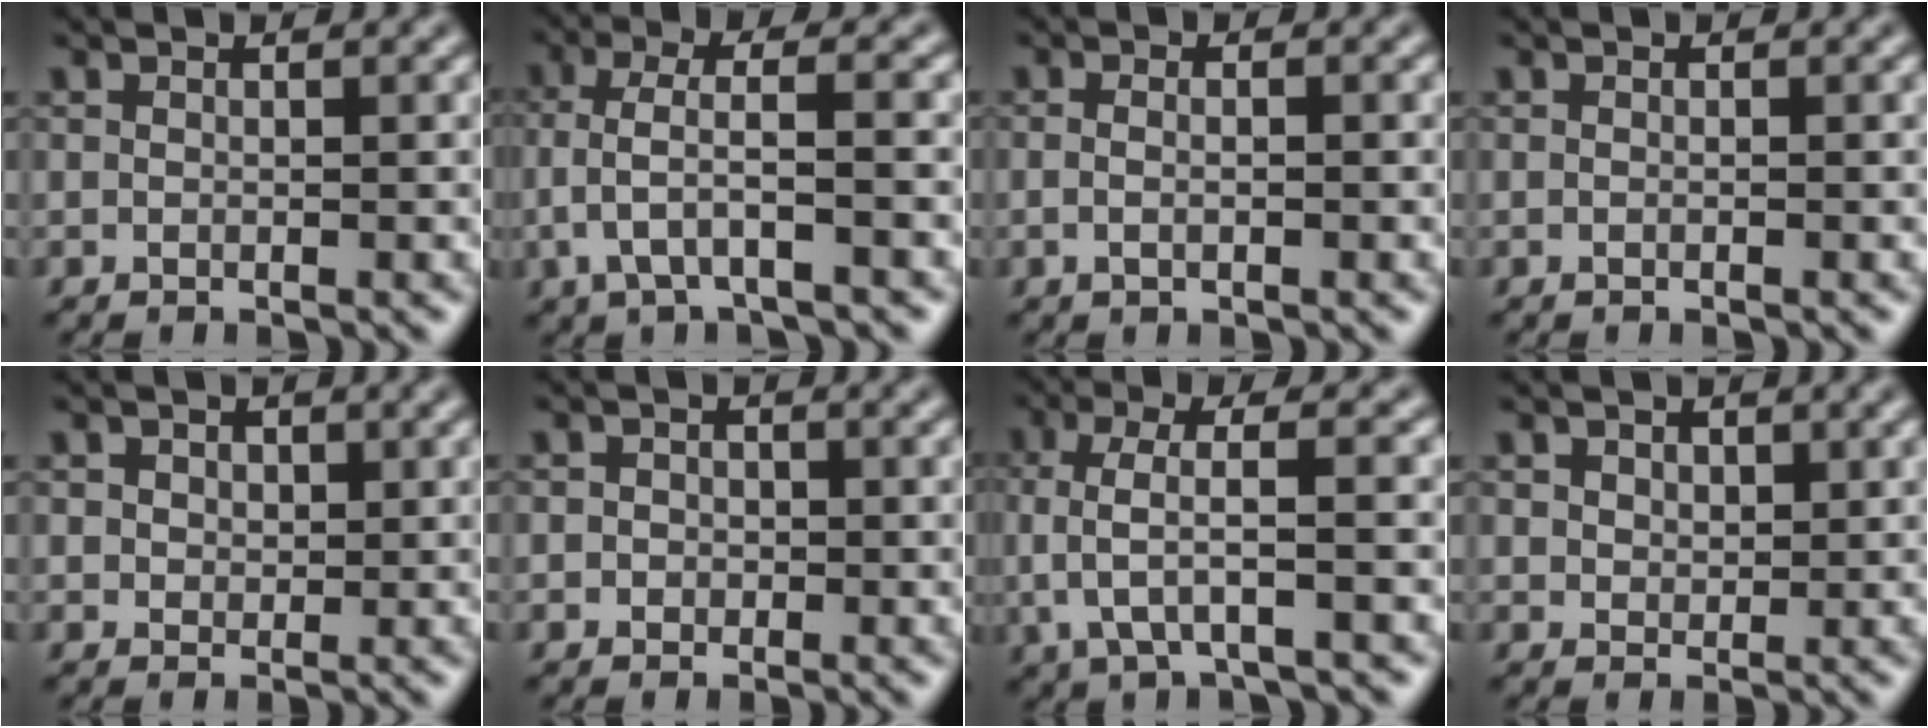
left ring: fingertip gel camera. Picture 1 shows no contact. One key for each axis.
{"total": 3.8, "fx": -0.7, "fy": 1.0, "fz": 3.6, "tx": -0.079, "ty": 0.008, "tz": -0.012}
{"total": 2.9, "fx": 0.4, "fy": 1.6, "fz": 2.4, "tx": -0.015, "ty": 0.011, "tz": -0.019}
{"total": 0.5, "fx": -0.2, "fy": 0.1, "fz": 0.5, "tx": -0.010, "ty": -0.005, "tz": -0.006}
{"total": 2.1, "fx": 0.9, "fy": 1.7, "fz": 0.9, "tx": -0.019, "ty": 0.003, "tz": 0.010}
{"total": 1.8, "fx": 0.1, "fy": 1.6, "fz": 0.9, "tx": -0.003, "ty": 0.003, "tz": -0.013}
{"total": 4.6, "fx": 0.1, "fy": 1.2, "fz": 4.5, "tx": -0.096, "ty": 0.005, "tz": 0.004}
{"total": 2.3, "fx": 1.2, "fy": 1.7, "fz": 1.0, "tx": -0.024, "ty": 0.000, "tz": 0.019}